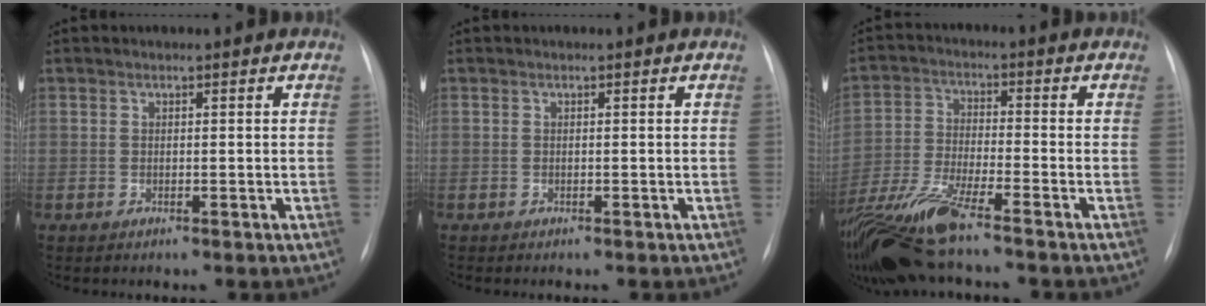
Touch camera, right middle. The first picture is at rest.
{"total": 0.0}
{"total": 12.4, "force": [-9.8, 0.9, 7.5], "torque": [-0.160, -0.024, -0.185]}